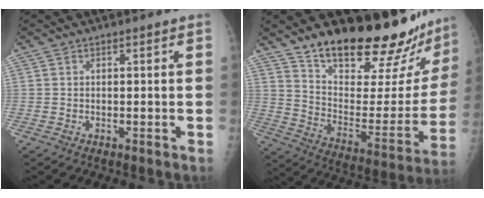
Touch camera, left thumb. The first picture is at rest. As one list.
[{"total": 26.4, "force": [21.9, 7.3, 12.8], "torque": [-0.153, -0.132, 0.319]}]